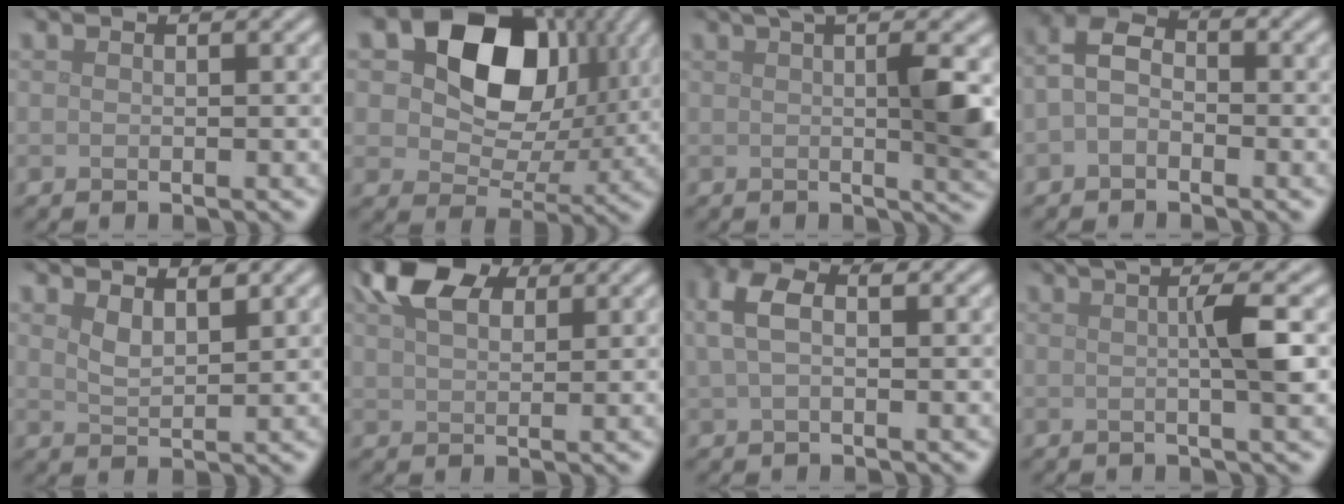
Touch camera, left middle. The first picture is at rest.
{"total": 11.9, "force": [3.9, 8.2, 7.7], "torque": [-0.121, 0.001, 0.058]}
{"total": 6.4, "force": [1.7, 1.2, 6.1], "torque": [-0.078, 0.001, 0.028]}
{"total": 2.9, "force": [-0.8, 2.1, 1.9], "torque": [-0.042, 0.009, -0.026]}
{"total": 2.1, "force": [1.4, 0.9, 1.4], "torque": [-0.031, -0.005, 0.029]}
{"total": 7.5, "force": [4.3, 4.1, 4.6], "torque": [-0.096, 0.026, 0.064]}
{"total": 3.7, "force": [1.1, 2.2, 2.8], "torque": [-0.068, 0.008, 0.016]}
{"total": 4.5, "force": [0.9, 0.7, 4.4], "torque": [-0.065, 0.006, 0.014]}